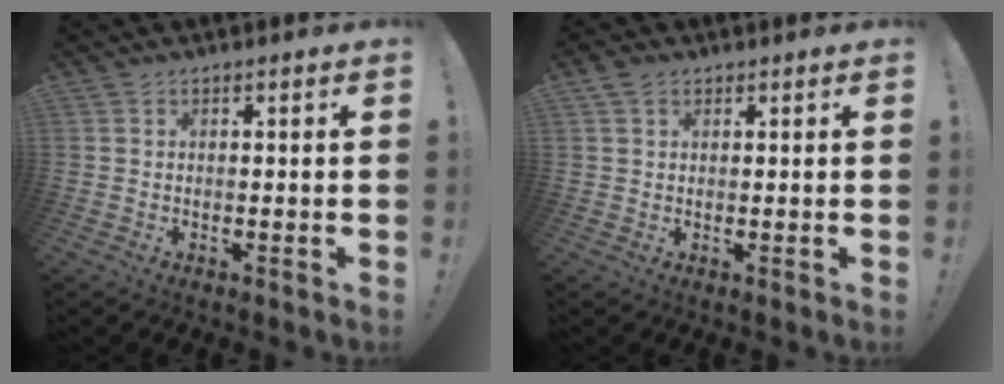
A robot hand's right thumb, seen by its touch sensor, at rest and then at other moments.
{"total": 2.7, "force": [1.5, 1.7, 1.4], "torque": [-0.020, -0.002, 0.029]}